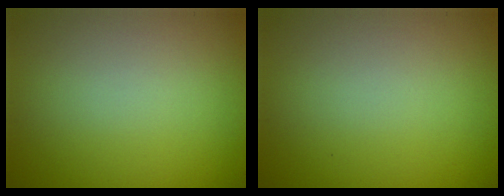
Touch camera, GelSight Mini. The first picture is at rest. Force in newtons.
{"total": 0.0}